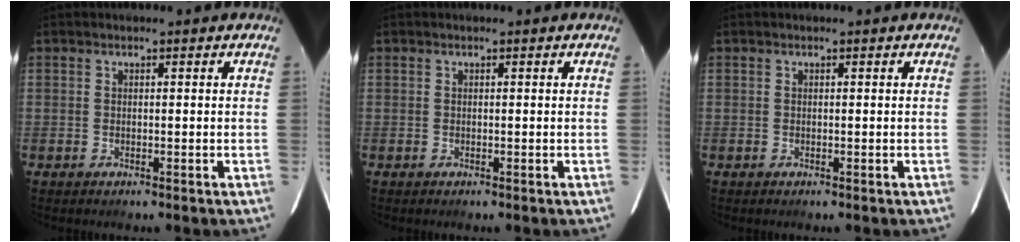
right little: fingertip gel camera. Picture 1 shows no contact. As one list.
[{"total": 0.0}, {"total": 0.0}]